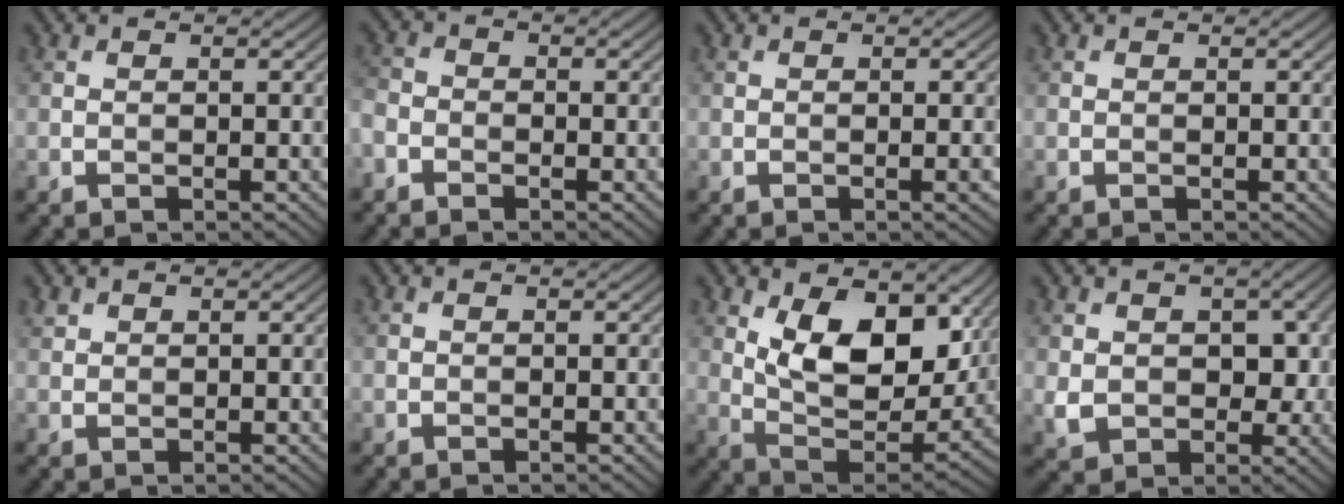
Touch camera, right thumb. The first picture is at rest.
{"total": 2.7, "force": [-2.0, 1.6, 0.9], "torque": [-0.025, -0.003, -0.056]}
{"total": 1.0, "force": [-0.2, 0.0, 0.9], "torque": [-0.014, 0.000, -0.005]}
{"total": 0.0}
{"total": 1.0, "force": [0.8, 0.5, 0.2], "torque": [-0.006, 0.000, 0.019]}
{"total": 0.0}
{"total": 12.9, "force": [4.8, 7.1, 9.7], "torque": [-0.174, -0.020, 0.088]}
{"total": 6.3, "force": [0.4, 4.9, 3.8], "torque": [-0.082, -0.015, 0.011]}